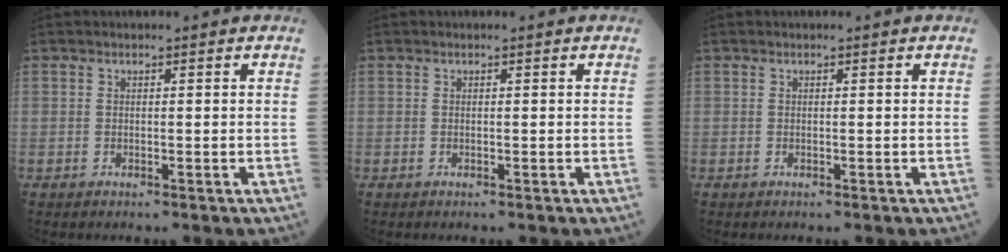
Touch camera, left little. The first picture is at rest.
{"total": 0.0}
{"total": 0.0}